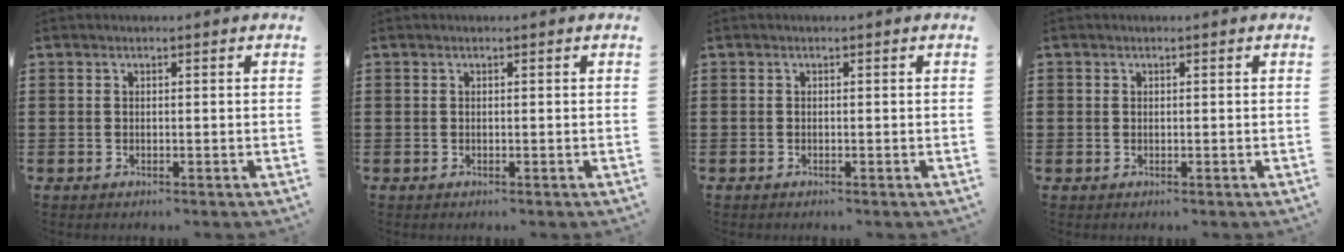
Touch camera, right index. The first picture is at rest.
{"total": 0.0}
{"total": 0.0}
{"total": 0.5, "force": [0.1, 0.5, 0.1], "torque": [-0.002, 0.005, 0.000]}